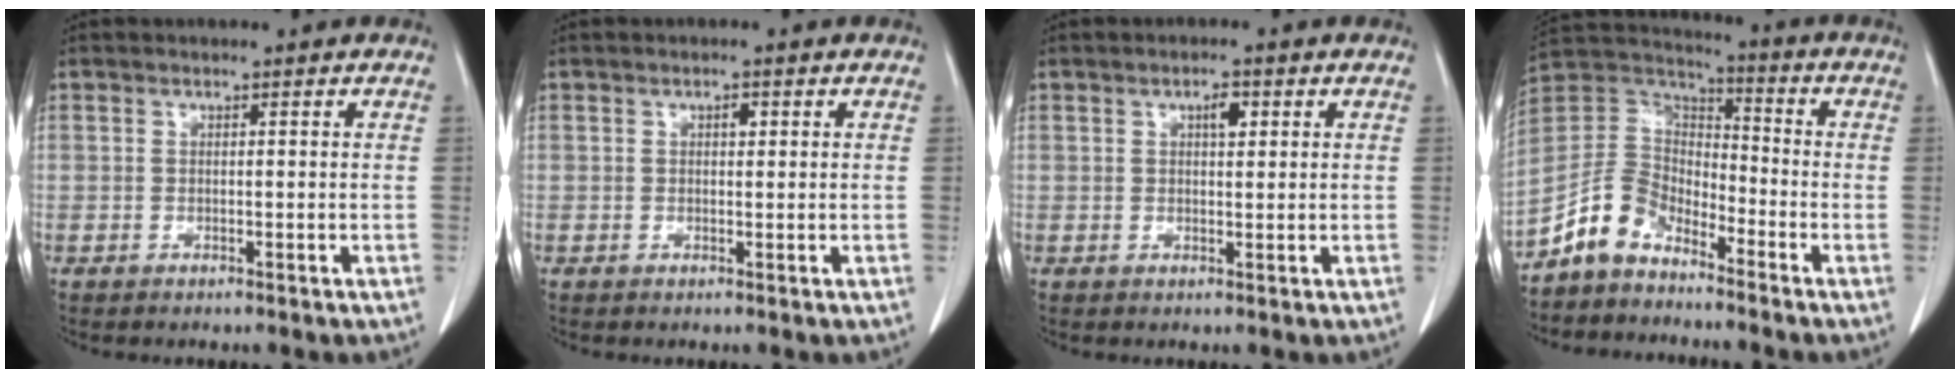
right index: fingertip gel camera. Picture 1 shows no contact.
{"total": 1.1, "force": [0.4, 0.5, 0.9], "torque": [-0.013, 0.001, 0.005]}
{"total": 2.2, "force": [0.9, 0.9, 1.8], "torque": [-0.030, 0.001, 0.014]}
{"total": 8.5, "force": [-6.5, 4.6, 3.1], "torque": [-0.074, 0.032, -0.137]}